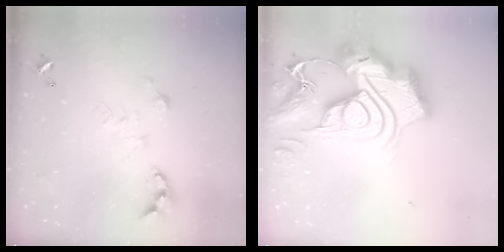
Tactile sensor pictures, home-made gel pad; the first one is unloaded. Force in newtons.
{"total": 0.6, "press": 0.6, "slide": 0.0}